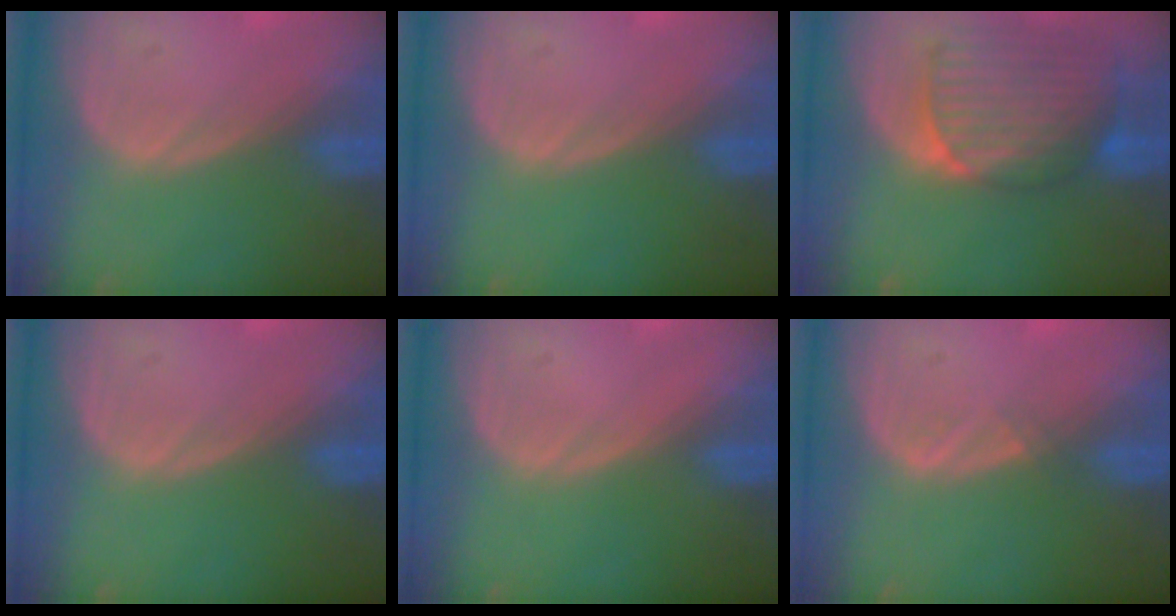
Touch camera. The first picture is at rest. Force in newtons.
{"total": 0.0}
{"total": 10.1, "press": 8.7, "slide": 5.2}
{"total": 0.0}
{"total": 0.0}
{"total": 1.0, "press": 0.9, "slide": 0.5}